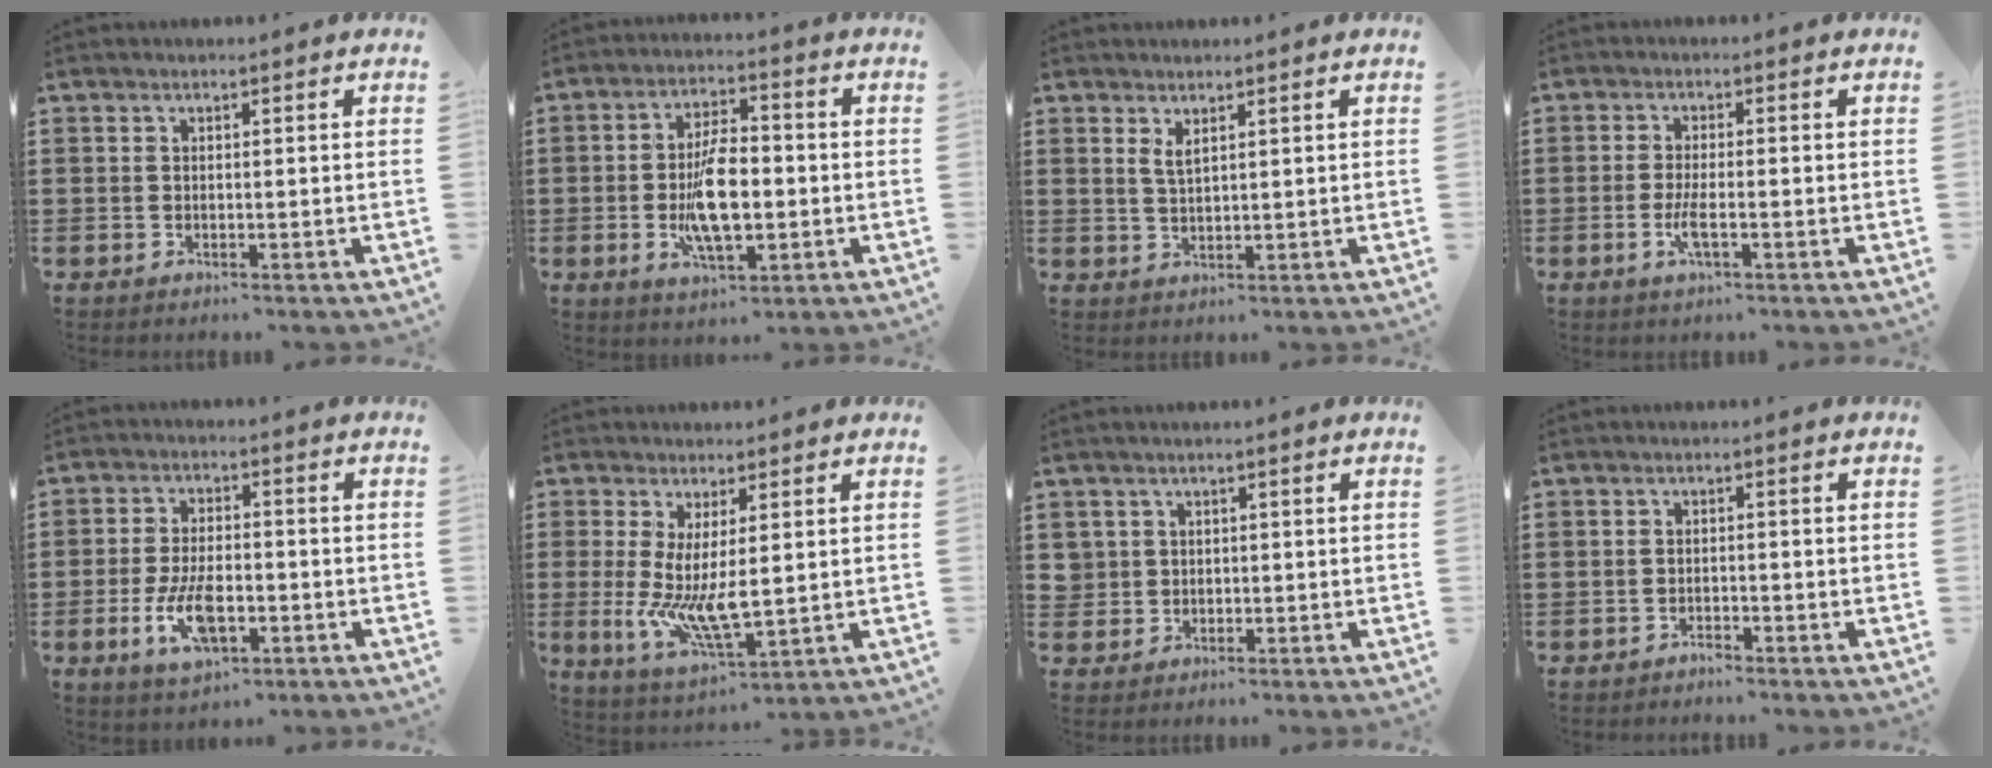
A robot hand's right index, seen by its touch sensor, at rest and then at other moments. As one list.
[{"total": 9.9, "force": [-1.5, 4.2, 8.8], "torque": [-0.174, -0.007, -0.031]}, {"total": 2.1, "force": [1.4, 0.6, 1.4], "torque": [-0.030, 0.002, 0.025]}, {"total": 3.4, "force": [-1.3, 0.7, 3.1], "torque": [-0.066, -0.005, -0.027]}, {"total": 7.9, "force": [-2.6, 3.7, 6.4], "torque": [-0.138, -0.002, -0.049]}, {"total": 7.5, "force": [0.0, 2.2, 7.2], "torque": [-0.146, -0.022, 0.000]}, {"total": 1.9, "force": [0.4, 1.8, 0.2], "torque": [-0.012, 0.011, 0.006]}, {"total": 1.2, "force": [-1.2, 0.2, 0.0], "torque": [-0.004, 0.002, -0.026]}]